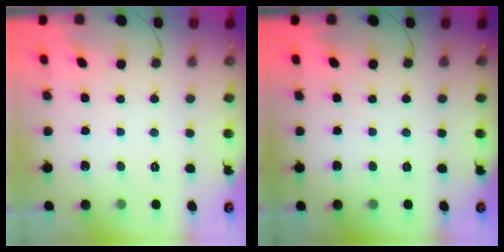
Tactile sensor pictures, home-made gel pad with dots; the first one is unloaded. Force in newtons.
{"total": 0.0}